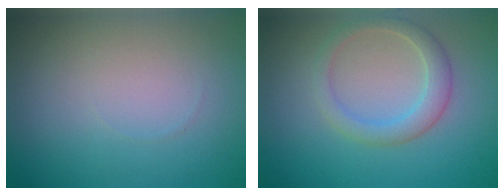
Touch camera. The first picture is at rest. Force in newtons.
{"total": 2.7, "press": 2.7, "slide": 0.2}